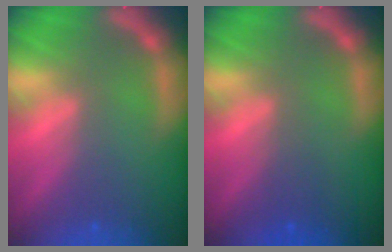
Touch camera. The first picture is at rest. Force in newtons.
{"total": 1.5}